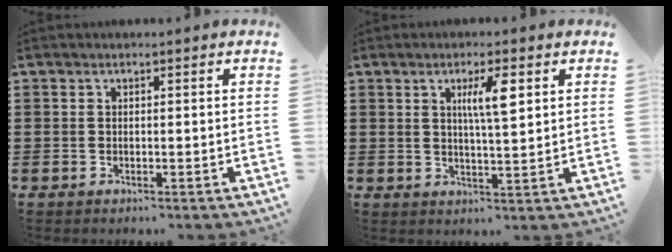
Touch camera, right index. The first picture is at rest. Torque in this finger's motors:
{"motor_torque": [0.91, 0.14, 0.19, 0.11]}